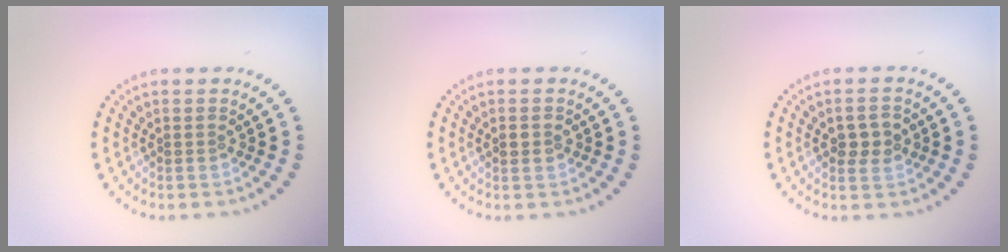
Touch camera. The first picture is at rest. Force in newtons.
{"total": 1.6, "press": 1.6, "slide": 0.1}
{"total": 2.4, "press": 2.4, "slide": 0.1}